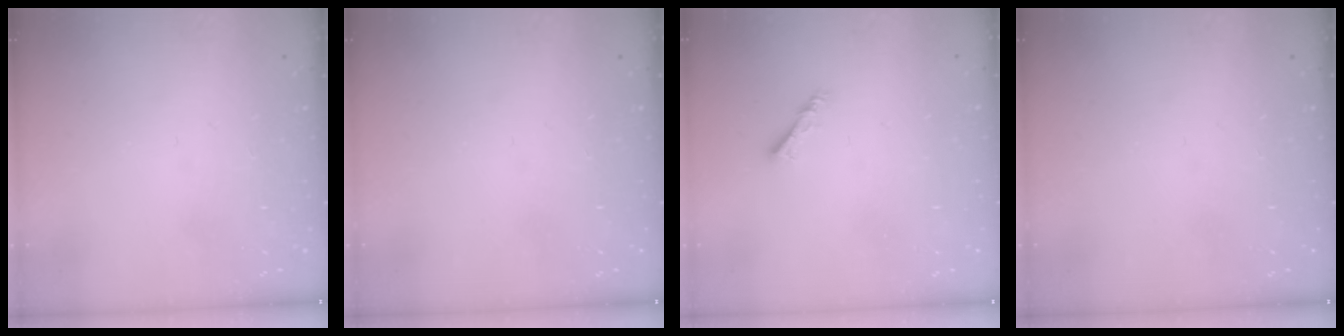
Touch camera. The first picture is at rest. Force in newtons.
{"total": 0.0}
{"total": 3.0, "press": 2.9, "slide": 0.6}
{"total": 0.0}